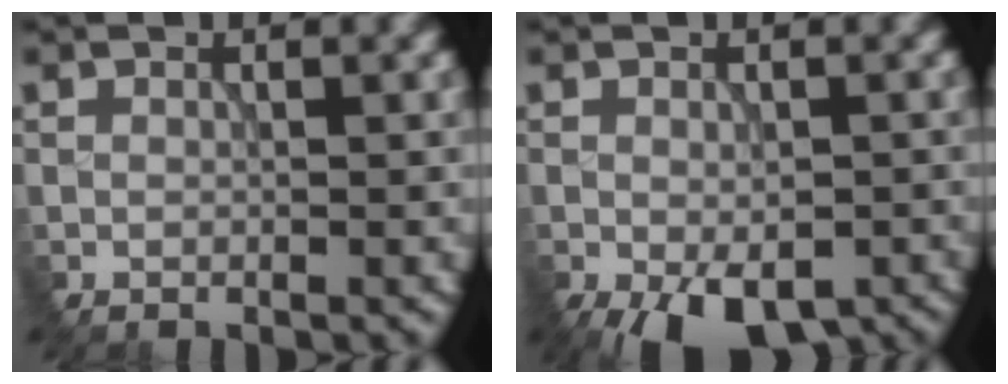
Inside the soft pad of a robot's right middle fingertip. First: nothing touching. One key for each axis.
{"total": 7.2, "fx": -4.2, "fy": 3.3, "fz": 4.8, "tx": -0.084, "ty": -0.027, "tz": -0.053}